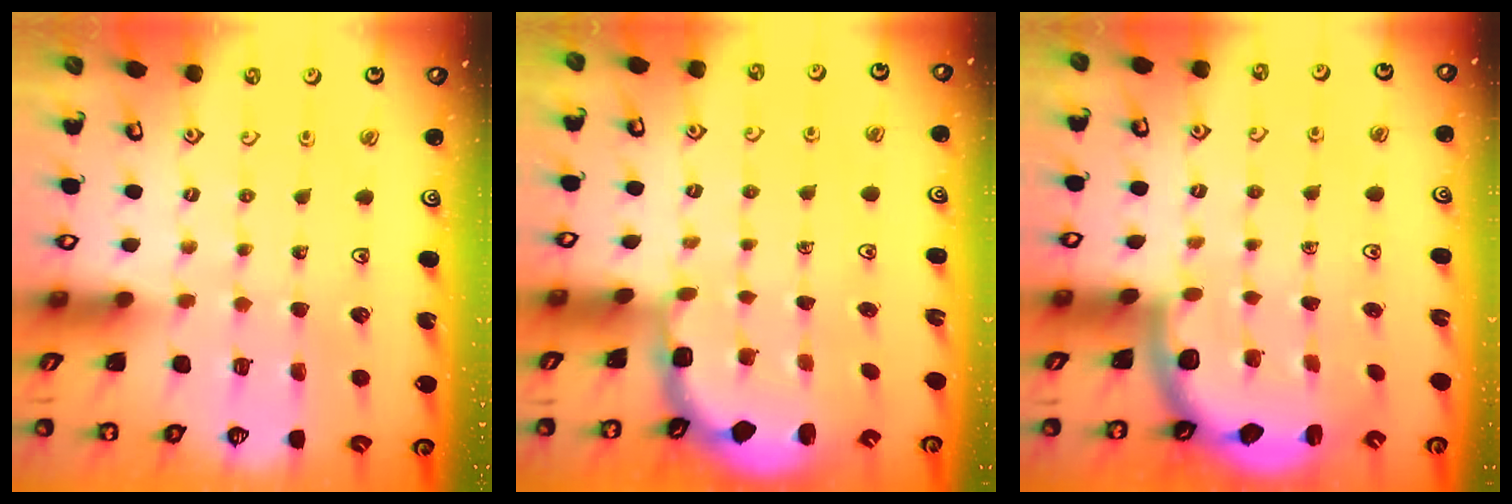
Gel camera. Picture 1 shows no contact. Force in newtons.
{"total": 2.6, "press": 1.9, "slide": 1.8}
{"total": 2.5, "press": 2.4, "slide": 0.7}